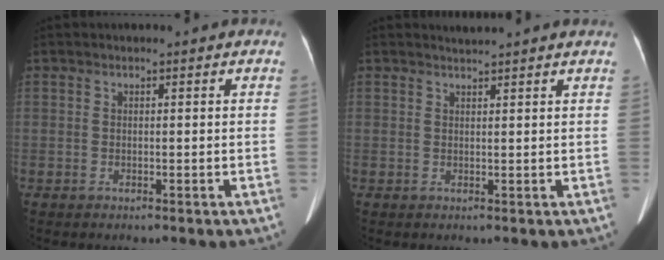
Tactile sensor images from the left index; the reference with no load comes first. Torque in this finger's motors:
{"motor_torque": [-0.02, -0.11, -0.04, 0.01]}